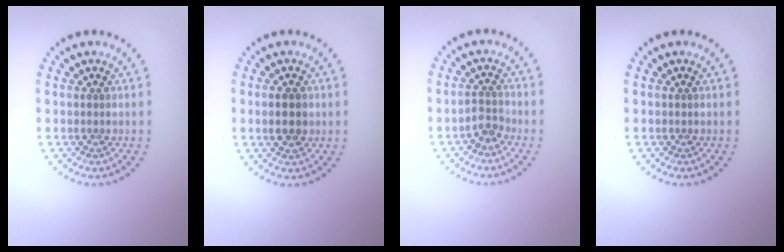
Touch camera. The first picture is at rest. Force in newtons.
{"total": 2.2, "press": 2.2, "slide": 0.1}
{"total": 1.7, "press": 1.3, "slide": 1.2}
{"total": 0.0}